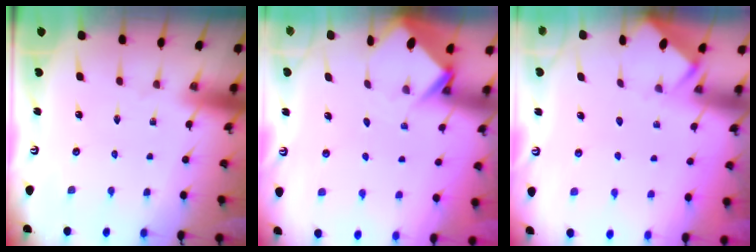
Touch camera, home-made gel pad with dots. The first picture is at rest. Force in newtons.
{"total": 3.8, "press": 3.8, "slide": 0.2}
{"total": 3.1, "press": 3.1, "slide": 0.3}